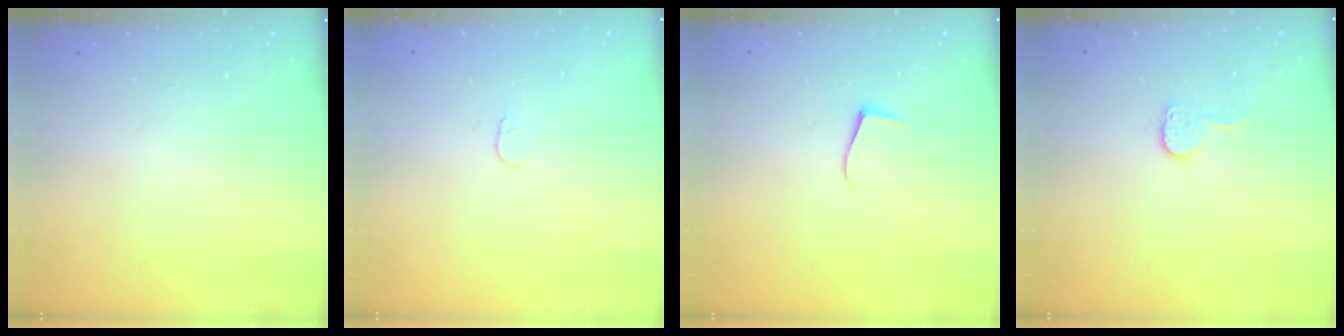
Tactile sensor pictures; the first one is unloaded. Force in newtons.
{"total": 3.6, "press": 3.6, "slide": 0.3}
{"total": 4.7, "press": 4.6, "slide": 0.5}
{"total": 7.1, "press": 7.1, "slide": 0.4}